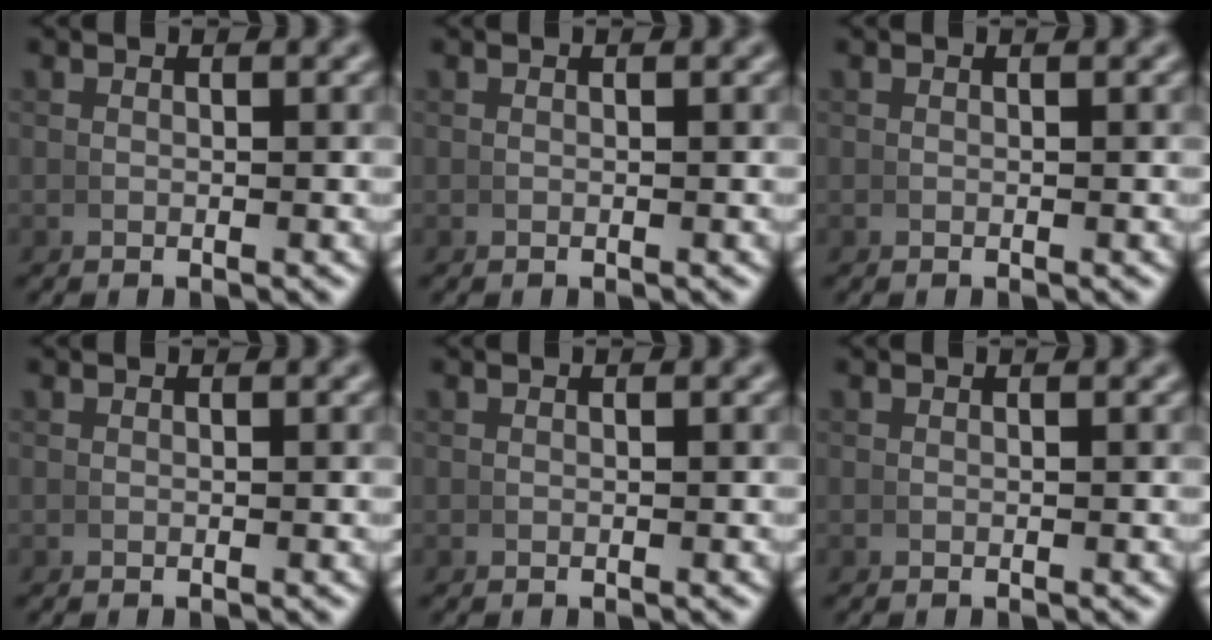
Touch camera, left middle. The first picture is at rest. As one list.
[{"total": 0.0}, {"total": 0.0}, {"total": 0.0}, {"total": 0.0}, {"total": 0.0}]